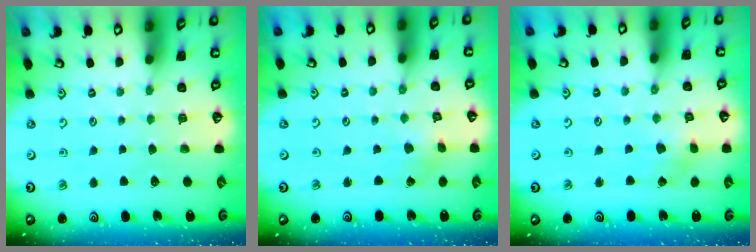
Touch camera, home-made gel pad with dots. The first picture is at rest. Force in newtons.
{"total": 0.7, "press": 0.7, "slide": 0.1}
{"total": 2.9, "press": 2.9, "slide": 0.1}